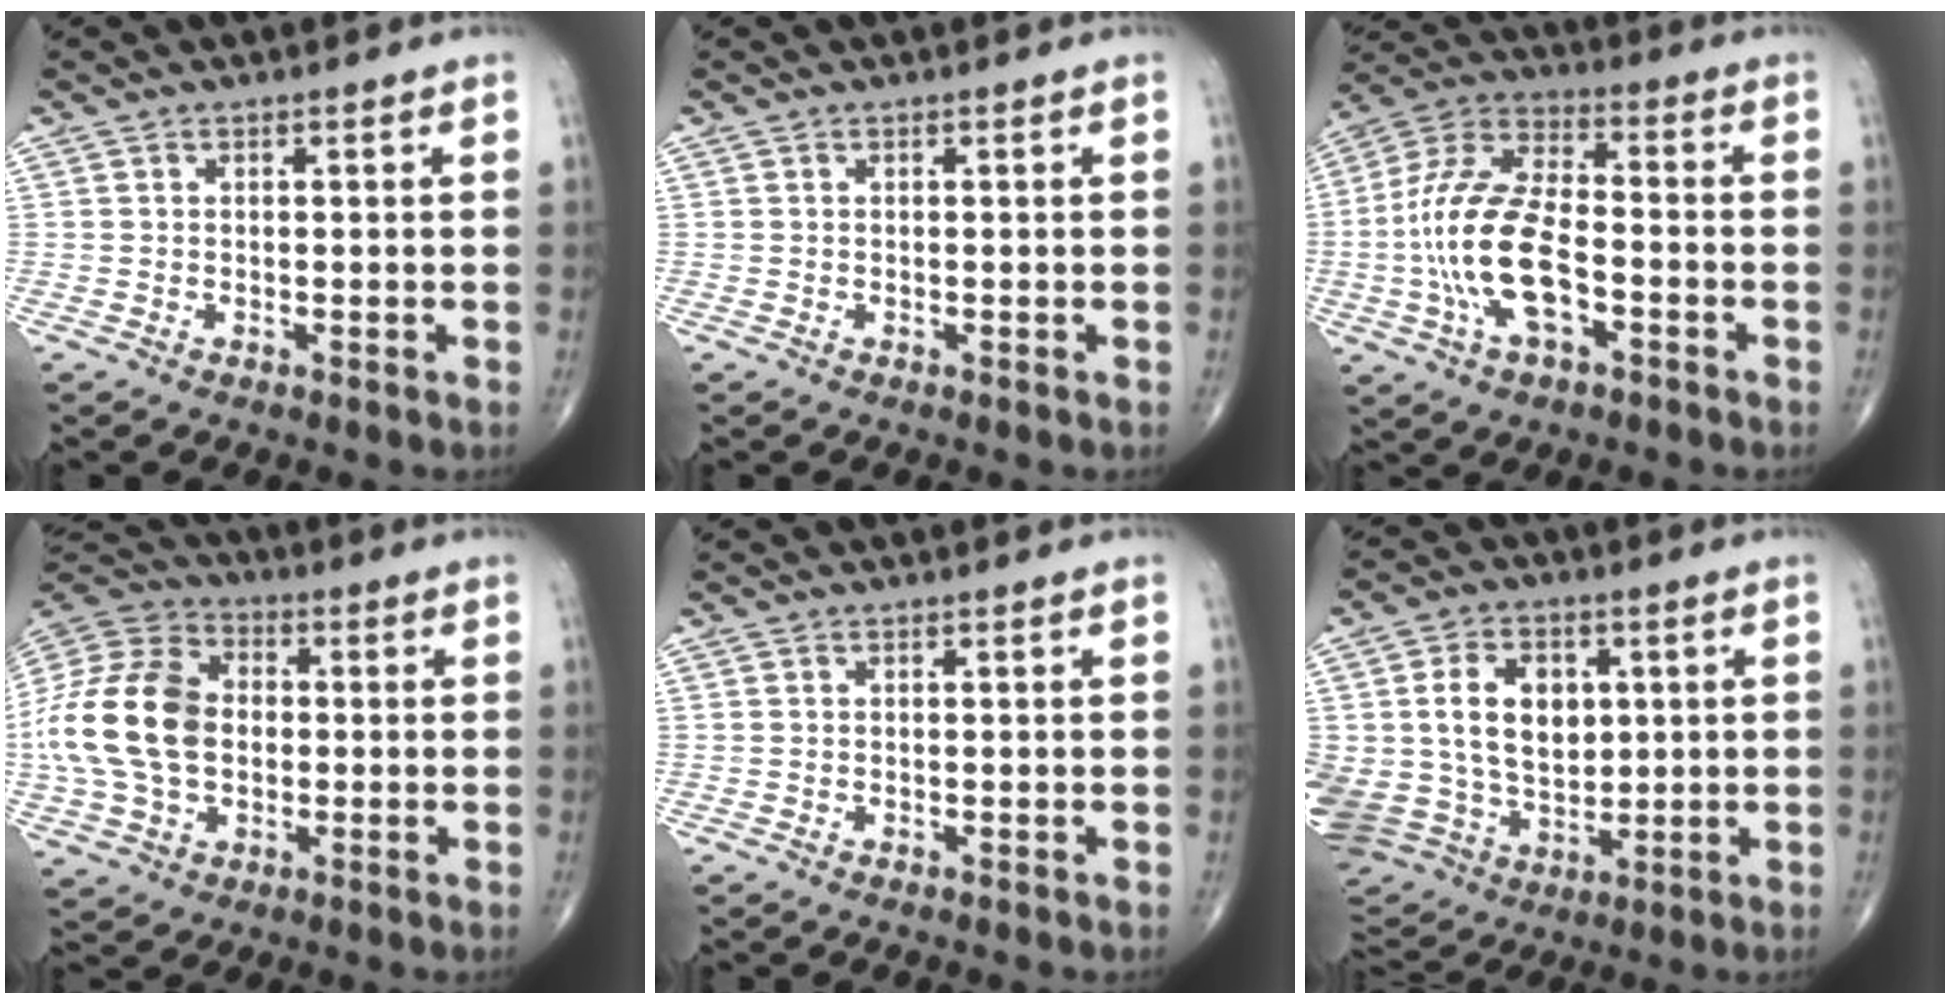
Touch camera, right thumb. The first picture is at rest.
{"total": 0.0}
{"total": 17.3, "force": [-4.0, 8.5, 14.5], "torque": [-0.299, 0.035, -0.077]}
{"total": 20.4, "force": [-0.6, 14.2, 14.6], "torque": [-0.296, 0.021, -0.011]}
{"total": 0.0}
{"total": 21.6, "force": [3.0, 16.4, 13.7], "torque": [-0.273, 0.007, 0.084]}